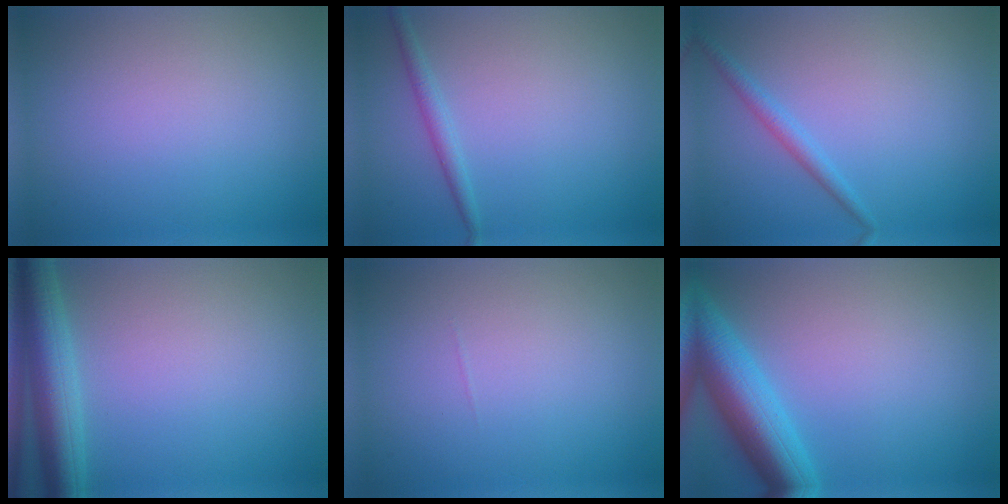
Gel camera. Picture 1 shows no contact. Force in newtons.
{"total": 1.4, "press": 1.4, "slide": 0.1}
{"total": 1.5, "press": 1.5, "slide": 0.1}
{"total": 5.0, "press": 5.0, "slide": 0.2}
{"total": 0.0}
{"total": 6.8, "press": 6.8, "slide": 0.2}